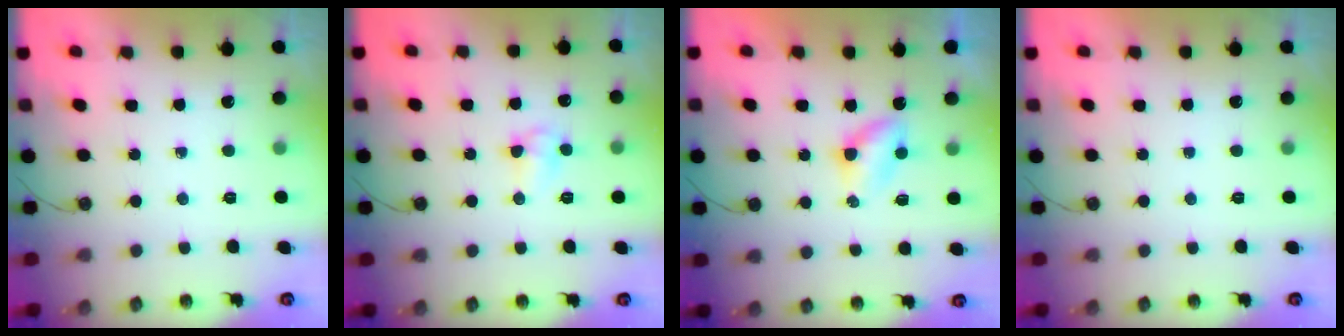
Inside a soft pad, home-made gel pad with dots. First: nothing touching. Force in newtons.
{"total": 6.1, "press": 4.9, "slide": 3.7}
{"total": 3.6, "press": 3.6, "slide": 0.4}
{"total": 0.0}